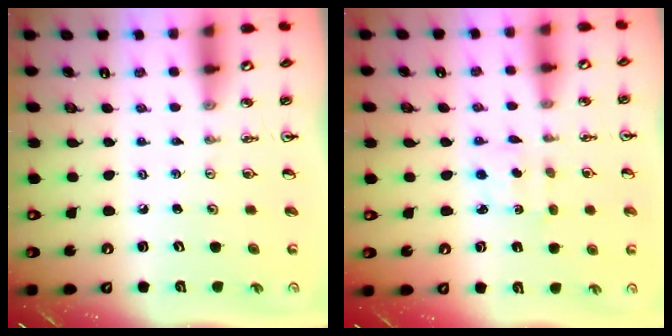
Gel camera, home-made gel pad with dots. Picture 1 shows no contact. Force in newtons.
{"total": 1.8, "press": 1.7, "slide": 0.5}